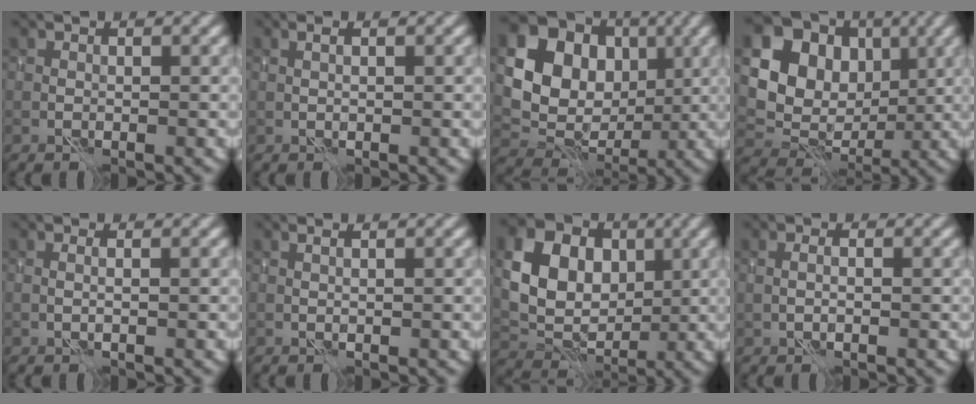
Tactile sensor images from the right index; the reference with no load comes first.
{"total": 0.6, "force": [0.4, -0.1, 0.5], "torque": [-0.015, 0.004, 0.006]}
{"total": 16.9, "force": [4.9, 14.5, 7.3], "torque": [-0.178, 0.034, 0.062]}
{"total": 15.9, "force": [5.1, 13.3, 7.1], "torque": [-0.166, 0.039, 0.071]}
{"total": 0.8, "force": [0.4, -0.1, 0.6], "torque": [-0.005, -0.004, 0.004]}
{"total": 0.7, "force": [0.4, -0.4, 0.4], "torque": [-0.012, 0.005, 0.008]}
{"total": 10.1, "force": [2.9, 7.5, 6.1], "torque": [-0.128, 0.020, 0.036]}
{"total": 1.0, "force": [0.2, 0.4, 0.8], "torque": [-0.014, 0.002, 0.000]}